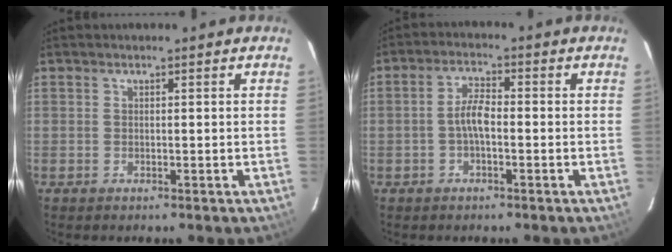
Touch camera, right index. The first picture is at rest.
{"total": 4.1, "force": [-1.1, 1.4, 3.7], "torque": [-0.075, 0.011, -0.021]}